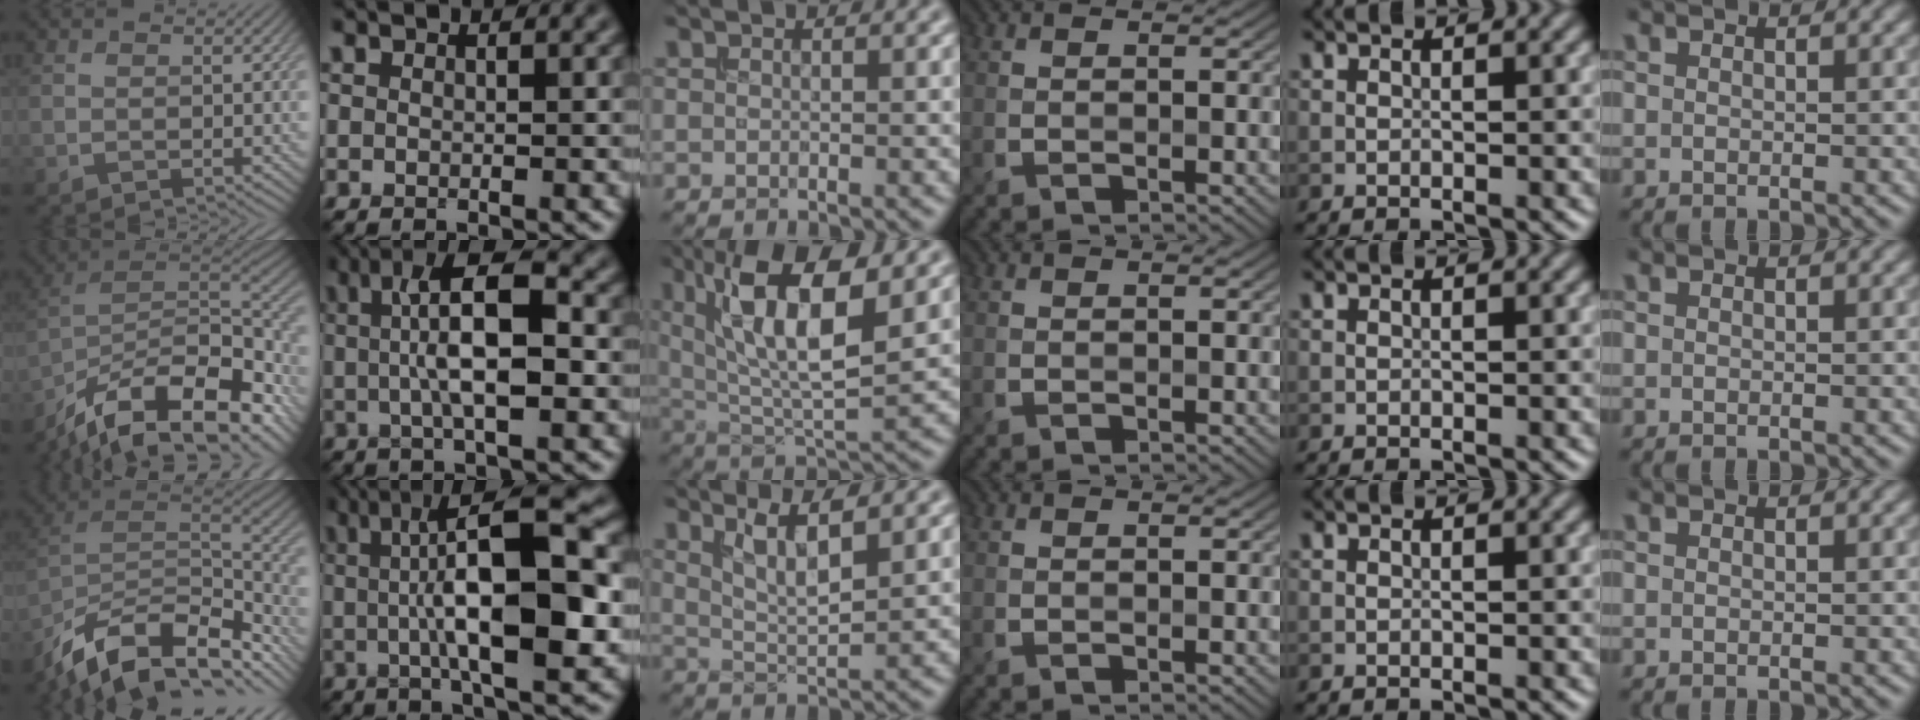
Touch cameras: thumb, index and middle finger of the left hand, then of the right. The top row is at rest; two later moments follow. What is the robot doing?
{"motion": "insert", "object": "bucket"}